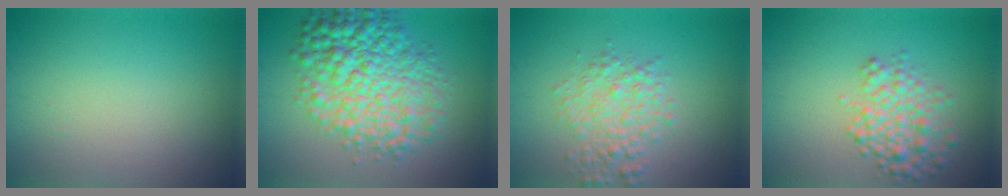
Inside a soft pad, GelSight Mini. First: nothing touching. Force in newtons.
{"total": 8.5, "press": 8.5, "slide": 0.1}
{"total": 3.2, "press": 3.2, "slide": 0.1}
{"total": 4.1, "press": 4.1, "slide": 0.1}